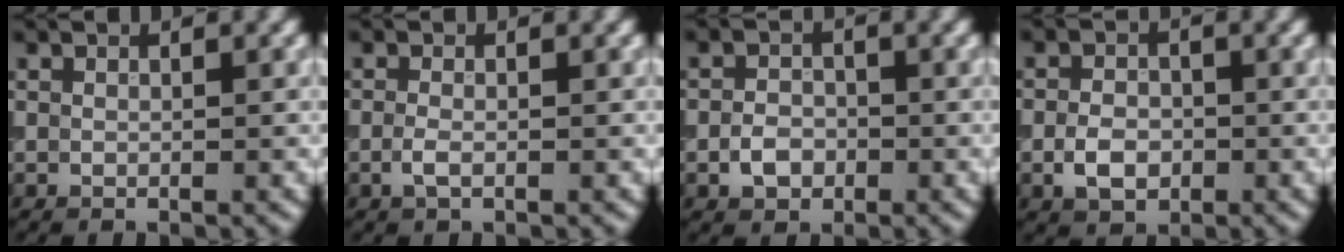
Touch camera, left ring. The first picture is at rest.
{"total": 1.3, "force": [-0.4, 0.6, 1.1], "torque": [-0.027, -0.002, -0.012]}
{"total": 2.2, "force": [-0.8, 1.7, 1.1], "torque": [-0.018, 0.002, -0.020]}
{"total": 3.0, "force": [-0.9, 2.1, 1.9], "torque": [-0.032, 0.001, -0.022]}